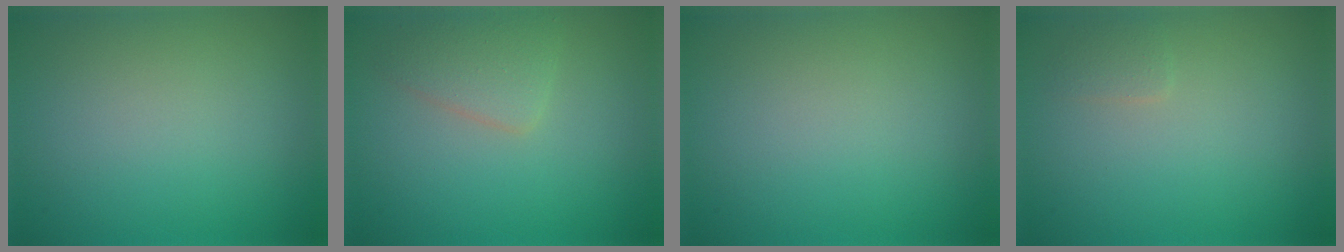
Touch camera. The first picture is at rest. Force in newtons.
{"total": 2.4, "press": 2.4, "slide": 0.1}
{"total": 0.0}
{"total": 0.9, "press": 0.9, "slide": 0.1}